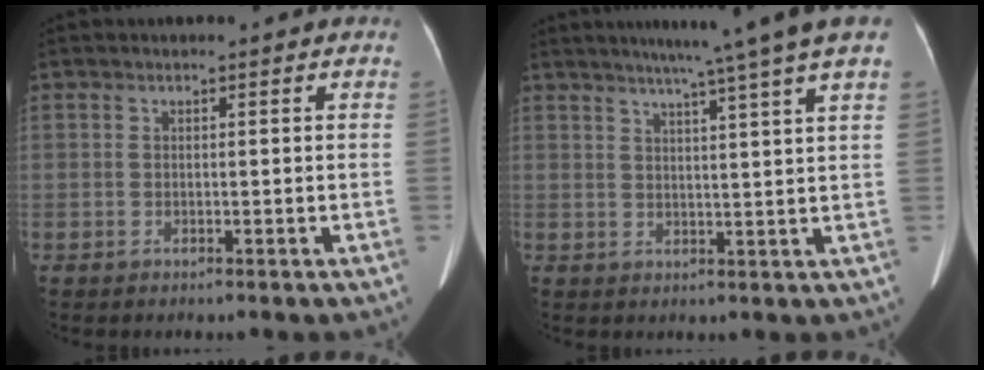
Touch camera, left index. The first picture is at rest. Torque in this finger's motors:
{"motor_torque": [0.62, -1.52, 0.07, -0.01]}